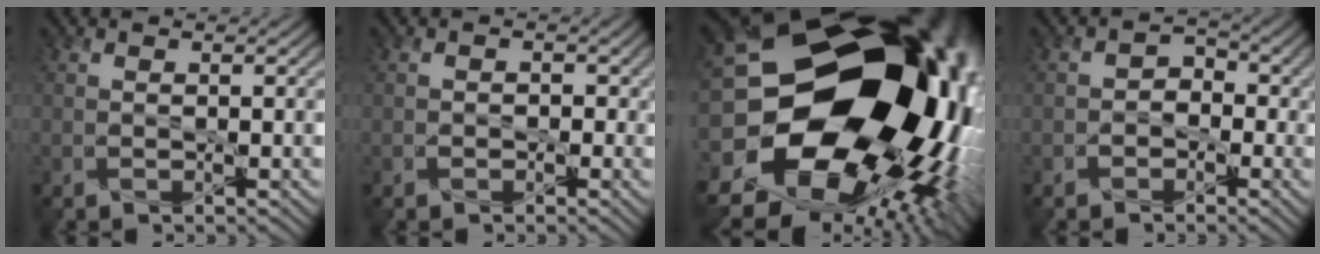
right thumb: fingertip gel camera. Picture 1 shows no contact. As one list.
[{"total": 2.1, "force": [-0.6, 1.9, 0.7], "torque": [-0.011, 0.003, -0.007]}, {"total": 24.9, "force": [-0.6, 20.0, 14.8], "torque": [-0.296, -0.041, -0.029]}, {"total": 3.3, "force": [-1.3, 2.6, 1.4], "torque": [-0.012, 0.003, -0.023]}]